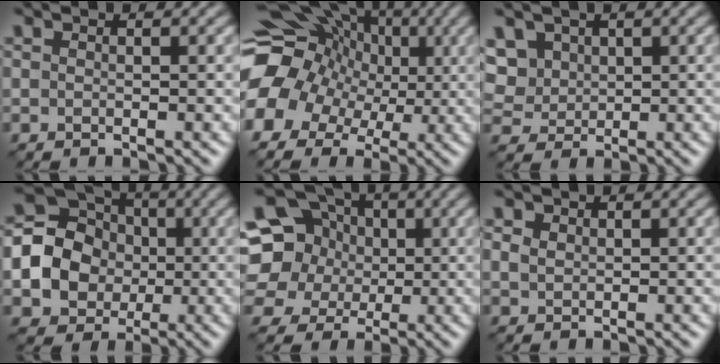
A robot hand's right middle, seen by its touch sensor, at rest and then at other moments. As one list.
[{"total": 12.9, "force": [1.1, 10.9, 6.8], "torque": [-0.142, 0.011, 0.007]}, {"total": 5.9, "force": [2.7, 4.7, 2.4], "torque": [-0.066, 0.017, 0.045]}, {"total": 11.9, "force": [-0.6, 10.7, 5.2], "torque": [-0.131, 0.022, -0.035]}, {"total": 13.7, "force": [3.4, 11.9, 5.9], "torque": [-0.161, 0.044, 0.046]}, {"total": 1.2, "force": [0.6, 0.9, 0.4], "torque": [-0.008, 0.003, 0.011]}]